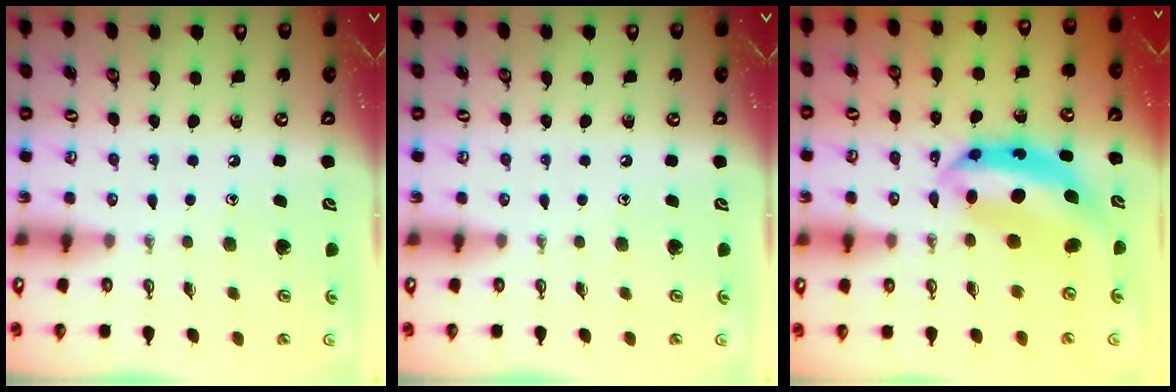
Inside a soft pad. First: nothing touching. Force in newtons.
{"total": 0.0}
{"total": 9.6, "press": 9.5, "slide": 0.8}